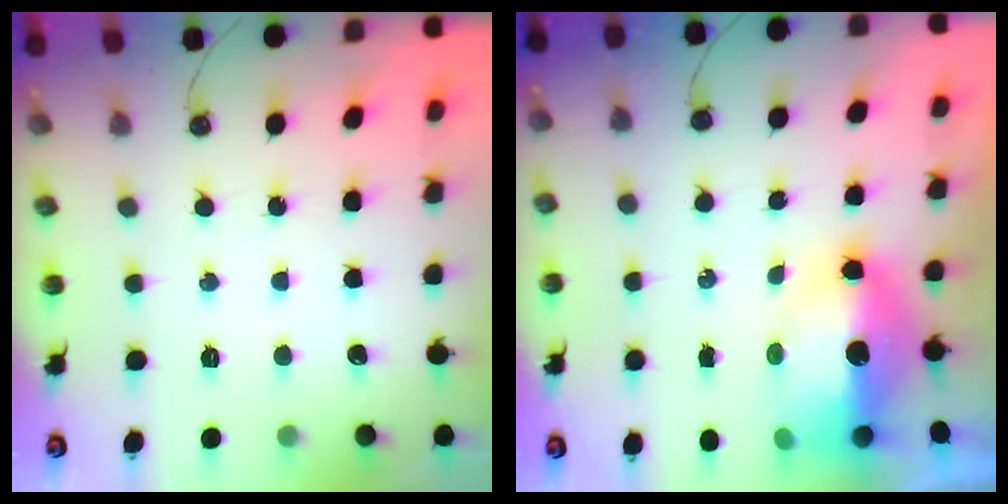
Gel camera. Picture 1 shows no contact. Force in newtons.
{"total": 11.0, "press": 10.9, "slide": 1.1}